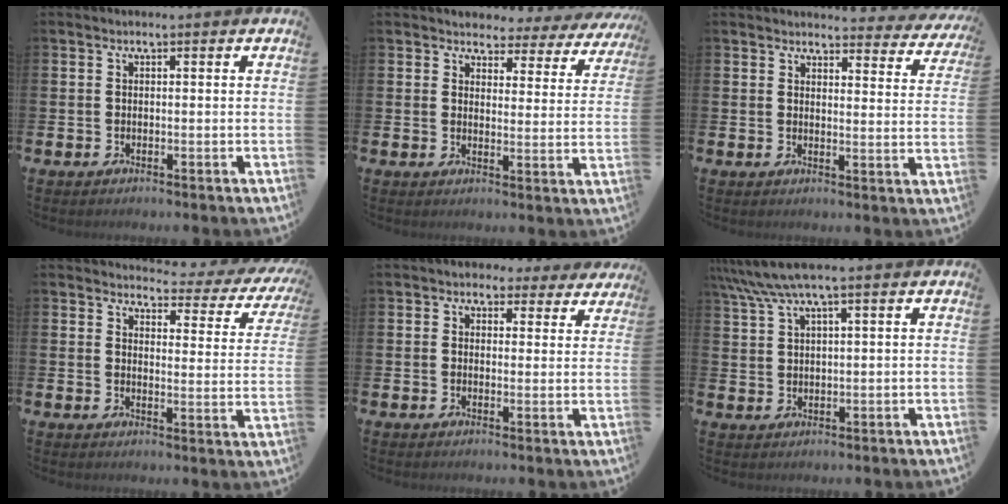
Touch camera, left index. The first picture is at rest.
{"total": 3.1, "force": [2.8, 1.3, 0.2], "torque": [-0.021, -0.027, 0.043]}
{"total": 3.3, "force": [3.3, 0.5, 0.2], "torque": [-0.006, -0.027, 0.054]}
{"total": 2.6, "force": [2.3, 1.0, 0.7], "torque": [-0.019, -0.029, 0.028]}
{"total": 3.0, "force": [2.4, 1.8, 0.3], "torque": [-0.007, -0.012, 0.038]}
{"total": 5.4, "force": [4.0, 0.4, 3.6], "torque": [-0.080, -0.003, 0.072]}